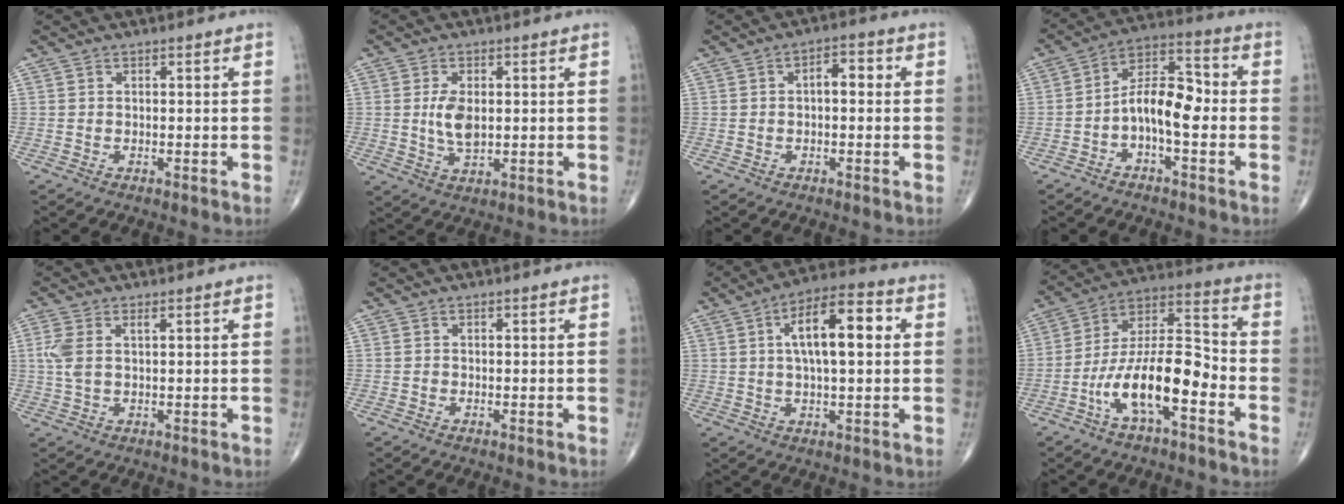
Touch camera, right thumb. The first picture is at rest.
{"total": 5.4, "force": [0.4, 2.8, 4.6], "torque": [-0.085, -0.009, 0.010]}
{"total": 3.8, "force": [0.2, 2.0, 3.2], "torque": [-0.033, 0.012, -0.005]}
{"total": 10.5, "force": [-2.1, 5.0, 9.0], "torque": [-0.138, 0.047, -0.045]}
{"total": 4.7, "force": [1.2, 2.1, 4.0], "torque": [-0.109, 0.010, 0.029]}
{"total": 0.0}
{"total": 12.7, "force": [2.5, 4.9, 11.4], "torque": [-0.174, 0.018, 0.032]}
{"total": 15.3, "force": [-6.1, 5.6, 12.8], "torque": [-0.227, 0.063, -0.112]}